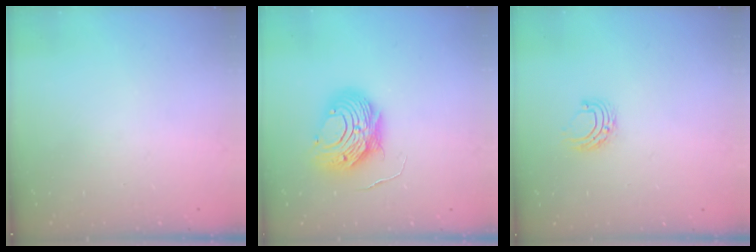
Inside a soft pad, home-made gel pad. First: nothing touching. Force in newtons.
{"total": 10.1, "press": 10.0, "slide": 1.0}
{"total": 4.9, "press": 4.9, "slide": 0.4}